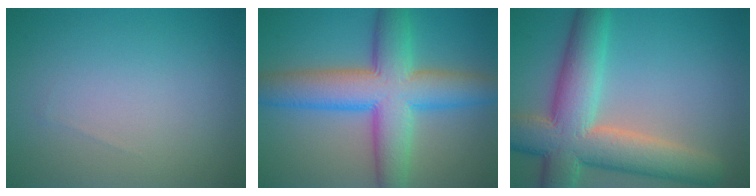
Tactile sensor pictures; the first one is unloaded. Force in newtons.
{"total": 9.7, "press": 9.7, "slide": 0.1}
{"total": 10.2, "press": 10.2, "slide": 0.9}